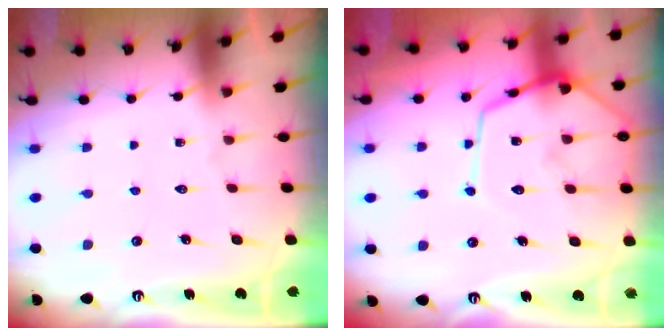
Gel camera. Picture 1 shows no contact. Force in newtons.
{"total": 13.7, "press": 13.7, "slide": 1.3}